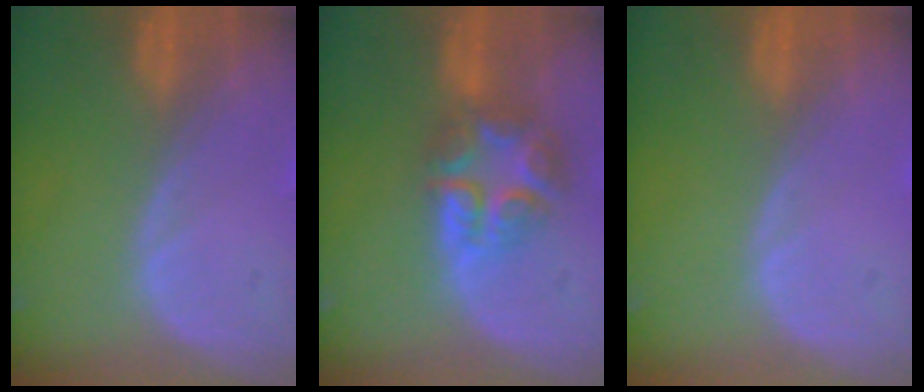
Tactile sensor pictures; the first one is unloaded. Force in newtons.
{"total": 7.6, "press": 6.7, "slide": 3.6}
{"total": 0.0}